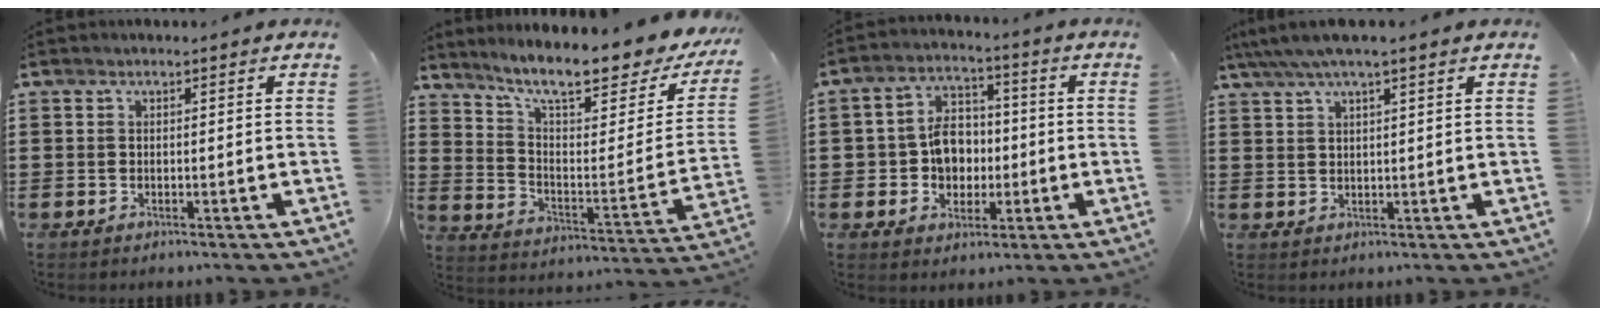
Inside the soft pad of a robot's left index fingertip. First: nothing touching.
{"total": 11.2, "force": [9.0, 1.3, 6.6], "torque": [-0.129, -0.063, 0.145]}
{"total": 7.2, "force": [-0.4, 5.9, 4.1], "torque": [-0.089, 0.014, -0.009]}
{"total": 3.4, "force": [2.3, 0.1, 2.5], "torque": [-0.053, 0.001, 0.041]}